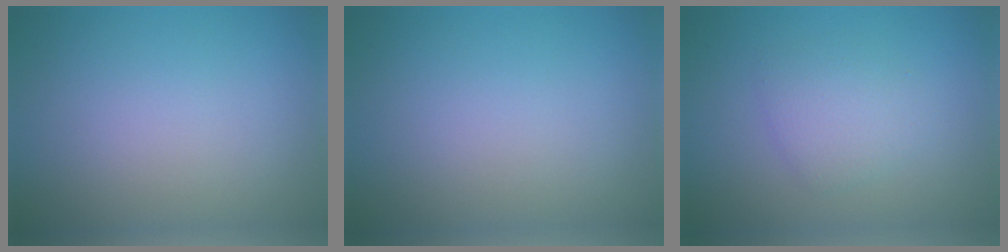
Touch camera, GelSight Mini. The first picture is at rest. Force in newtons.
{"total": 0.0}
{"total": 2.4, "press": 2.4, "slide": 0.3}